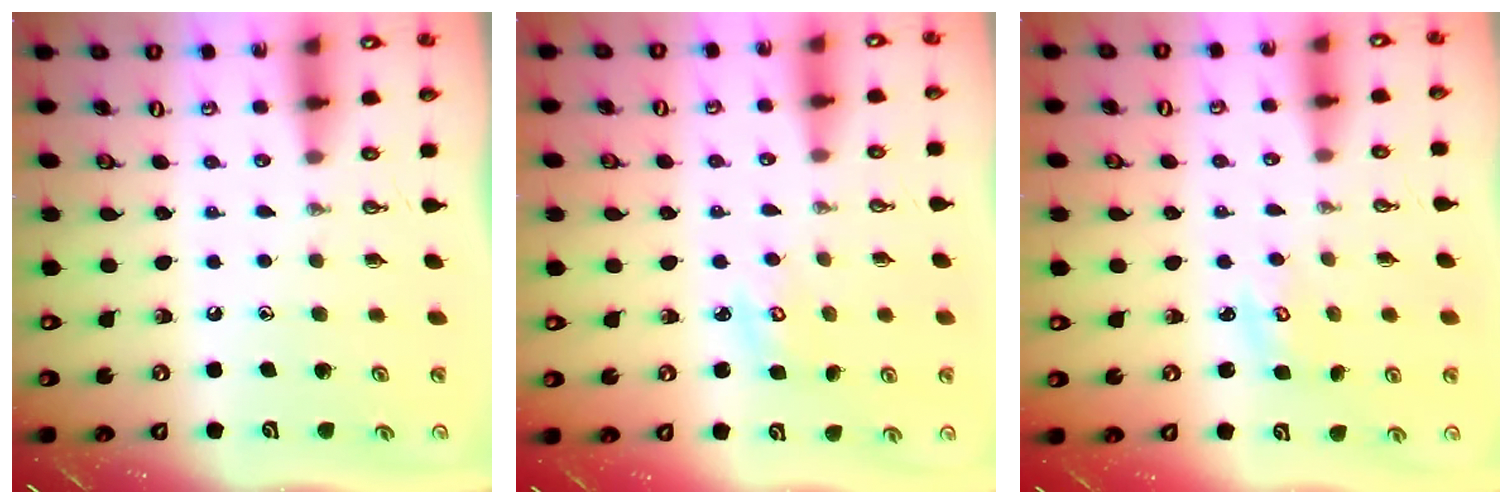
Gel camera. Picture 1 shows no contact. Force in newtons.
{"total": 3.1, "press": 3.1, "slide": 0.3}
{"total": 2.7, "press": 2.7, "slide": 0.3}